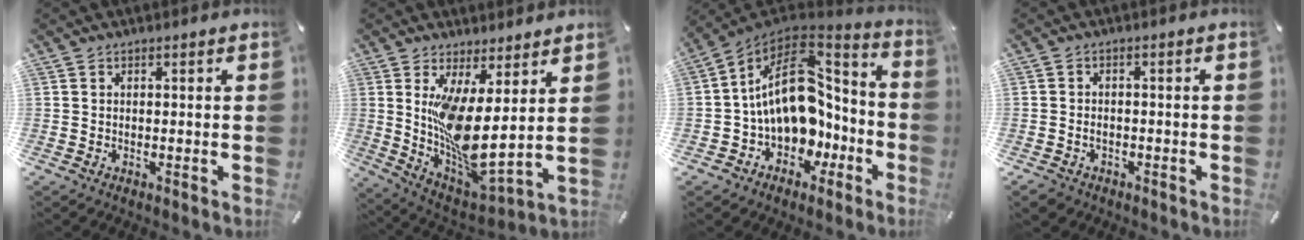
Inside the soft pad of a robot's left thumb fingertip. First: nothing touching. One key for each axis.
{"total": 12.9, "fx": 3.0, "fy": 4.0, "fz": 11.8, "tx": -0.238, "ty": -0.062, "tz": 0.058}
{"total": 18.8, "fx": 1.7, "fy": 13.8, "fz": 12.6, "tx": -0.209, "ty": -0.022, "tz": 0.037}
{"total": 2.6, "fx": -1.2, "fy": 2.0, "fz": 1.1, "tx": -0.027, "ty": 0.002, "tz": -0.027}